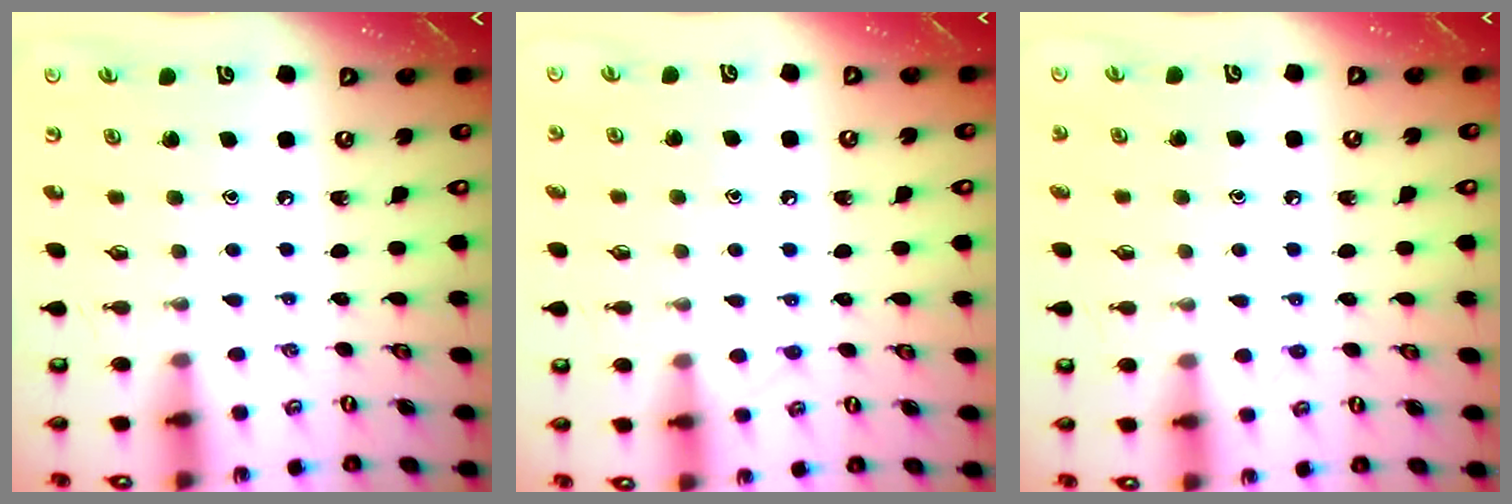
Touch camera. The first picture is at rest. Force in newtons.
{"total": 6.7, "press": 6.6, "slide": 0.9}
{"total": 5.7, "press": 5.6, "slide": 1.2}